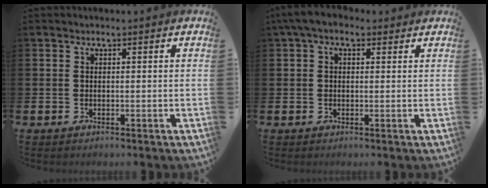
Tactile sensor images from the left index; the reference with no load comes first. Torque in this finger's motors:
{"motor_torque": [1.19, -0.95, 0.12, 0.21]}